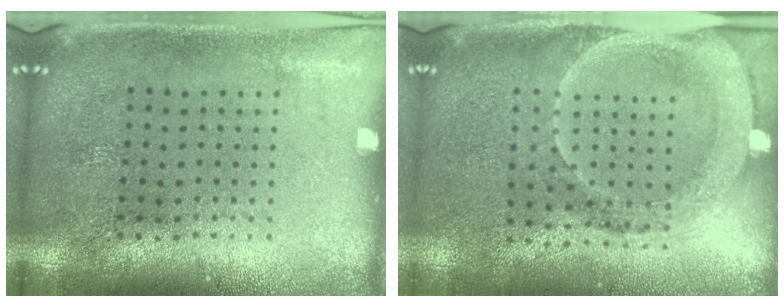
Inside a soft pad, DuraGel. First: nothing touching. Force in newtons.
{"total": 1.8, "press": 1.6, "slide": 0.7}